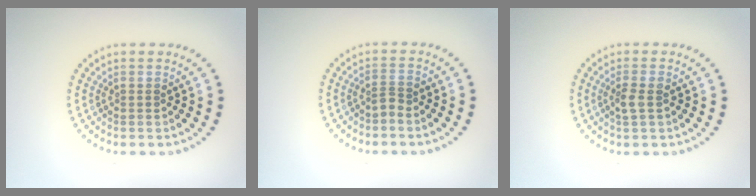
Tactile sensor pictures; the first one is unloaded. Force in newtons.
{"total": 0.9, "press": 0.5, "slide": 0.7}
{"total": 1.7, "press": 1.6, "slide": 0.5}